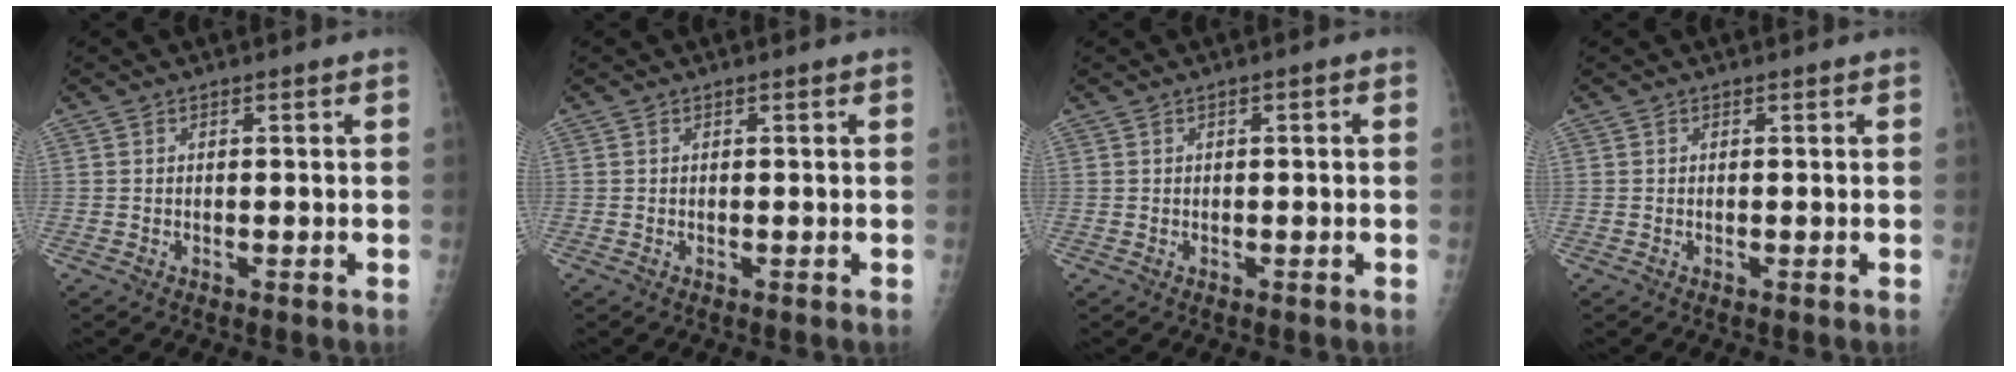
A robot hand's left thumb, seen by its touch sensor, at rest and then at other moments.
{"total": 0.0}
{"total": 1.1, "force": [0.1, 0.4, 1.0], "torque": [-0.015, 0.003, 0.000]}
{"total": 0.0}